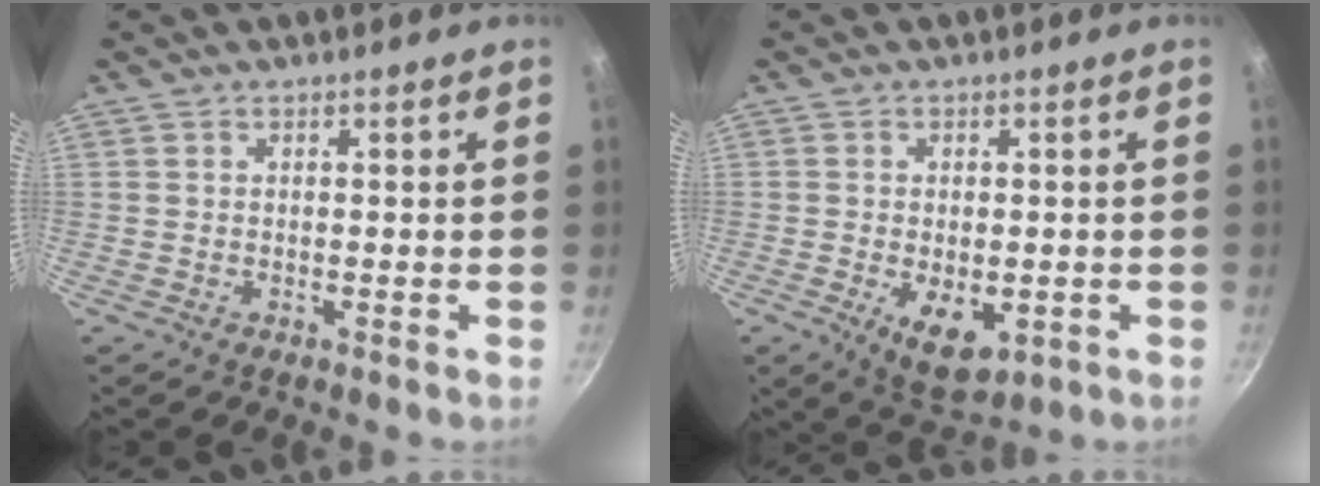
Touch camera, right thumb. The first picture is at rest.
{"total": 8.2, "force": [-2.1, 4.6, 6.4], "torque": [-0.082, -0.006, -0.016]}